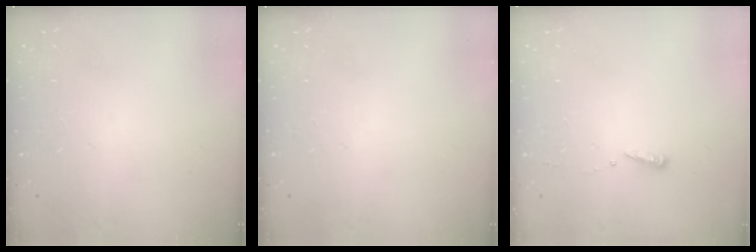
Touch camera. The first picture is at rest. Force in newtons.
{"total": 0.0}
{"total": 3.6, "press": 3.5, "slide": 0.8}